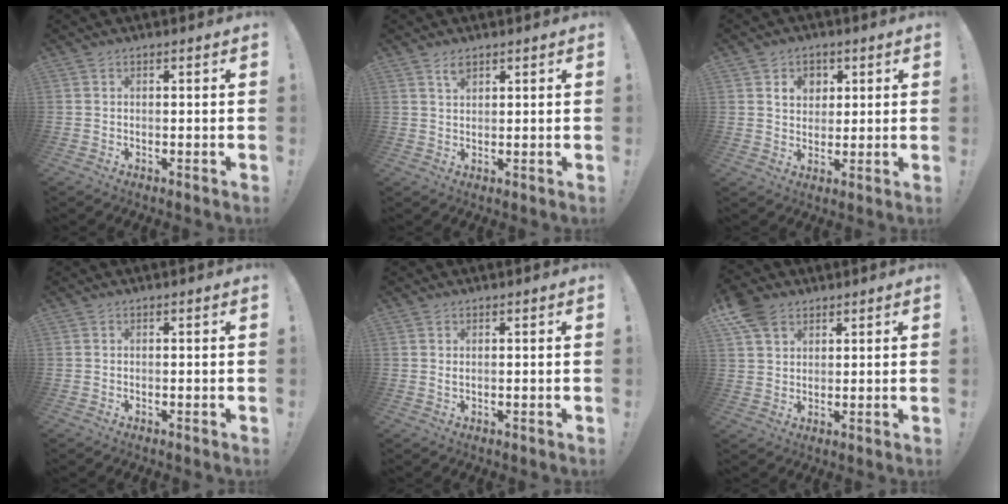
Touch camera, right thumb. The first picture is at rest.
{"total": 2.2, "force": [1.6, 0.9, 1.3], "torque": [-0.009, -0.009, 0.026]}
{"total": 6.4, "force": [2.7, 5.4, 2.1], "torque": [-0.022, -0.013, 0.048]}
{"total": 0.0}
{"total": 0.8, "force": [0.5, 0.2, 0.6], "torque": [-0.008, -0.002, 0.008]}
{"total": 8.0, "force": [5.2, 5.3, 3.2], "torque": [-0.060, -0.020, 0.105]}